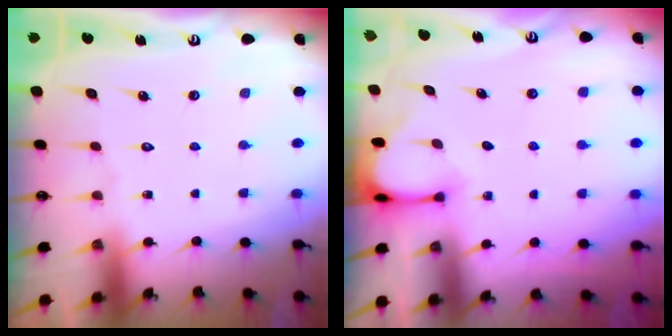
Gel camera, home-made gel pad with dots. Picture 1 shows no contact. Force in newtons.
{"total": 3.1, "press": 3.1, "slide": 0.4}